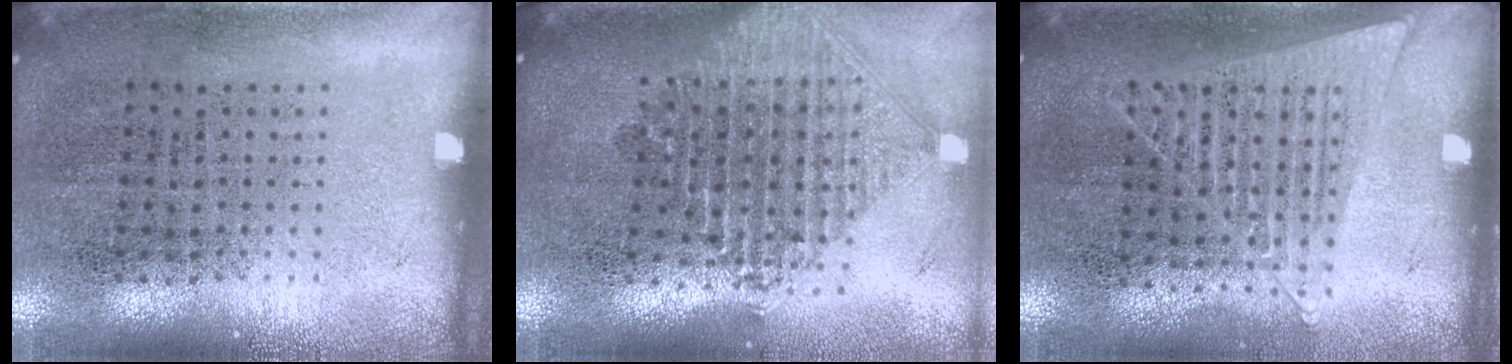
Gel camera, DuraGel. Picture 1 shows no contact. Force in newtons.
{"total": 2.2, "press": 1.7, "slide": 1.4}
{"total": 1.3, "press": 1.2, "slide": 0.4}